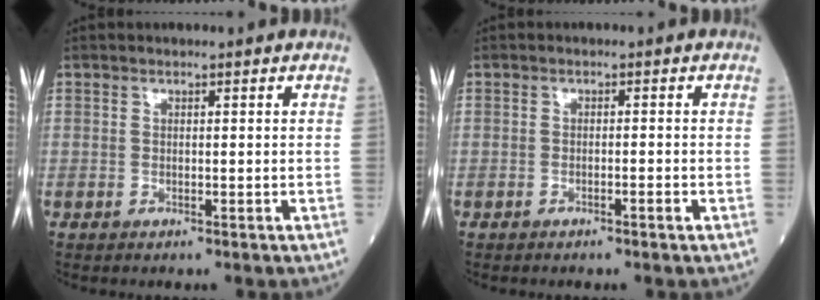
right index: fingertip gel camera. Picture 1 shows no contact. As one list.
[{"total": 1.1, "force": [-0.7, -0.1, 0.8], "torque": [-0.014, 0.001, -0.012]}]